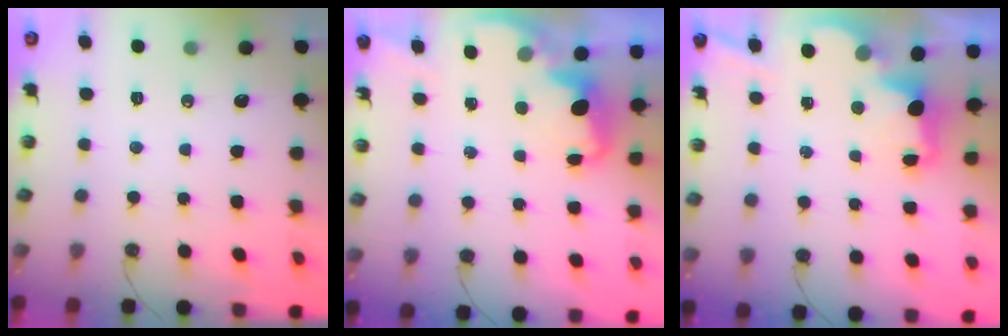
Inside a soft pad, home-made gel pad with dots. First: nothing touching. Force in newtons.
{"total": 2.1, "press": 2.0, "slide": 0.6}
{"total": 2.6, "press": 2.5, "slide": 0.8}